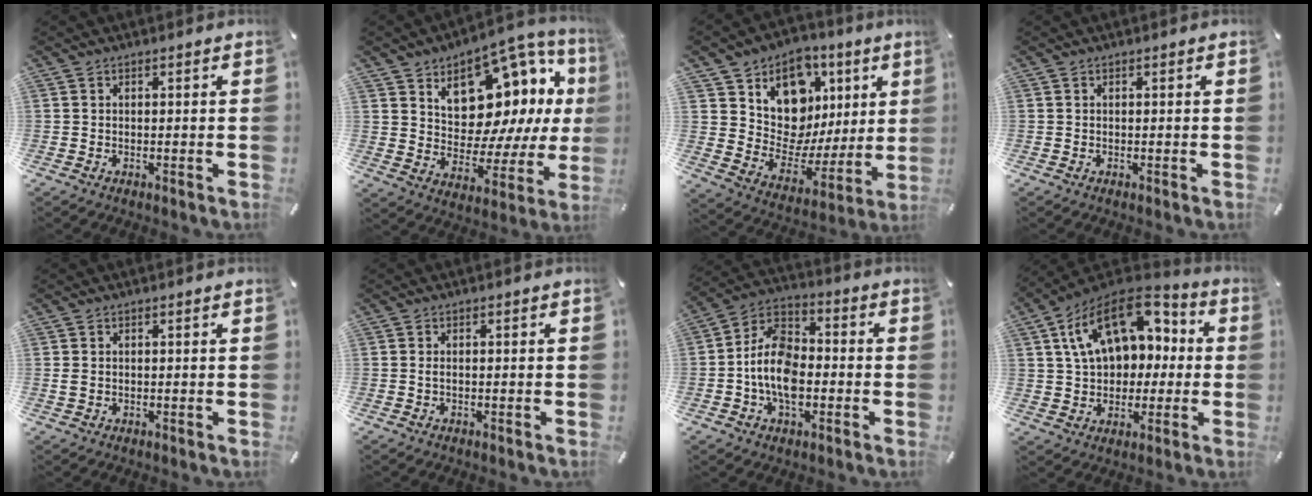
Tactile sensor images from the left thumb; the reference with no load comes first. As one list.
[{"total": 15.0, "force": [7.7, 10.2, 7.7], "torque": [-0.107, -0.070, 0.141]}, {"total": 13.2, "force": [5.5, 10.8, 5.4], "torque": [-0.075, -0.054, 0.101]}, {"total": 0.0}, {"total": 1.1, "force": [0.1, 0.8, 0.7], "torque": [-0.015, 0.002, 0.001]}, {"total": 0.9, "force": [-0.3, 0.4, 0.8], "torque": [-0.015, 0.000, -0.007]}, {"total": 12.7, "force": [-3.4, 8.3, 9.0], "torque": [-0.194, 0.018, -0.061]}, {"total": 16.4, "force": [5.5, 11.5, 10.3], "torque": [-0.192, -0.019, 0.102]}]